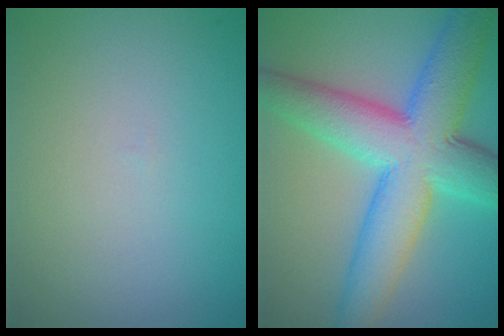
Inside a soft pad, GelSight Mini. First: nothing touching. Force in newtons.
{"total": 10.5, "press": 10.5, "slide": 0.2}